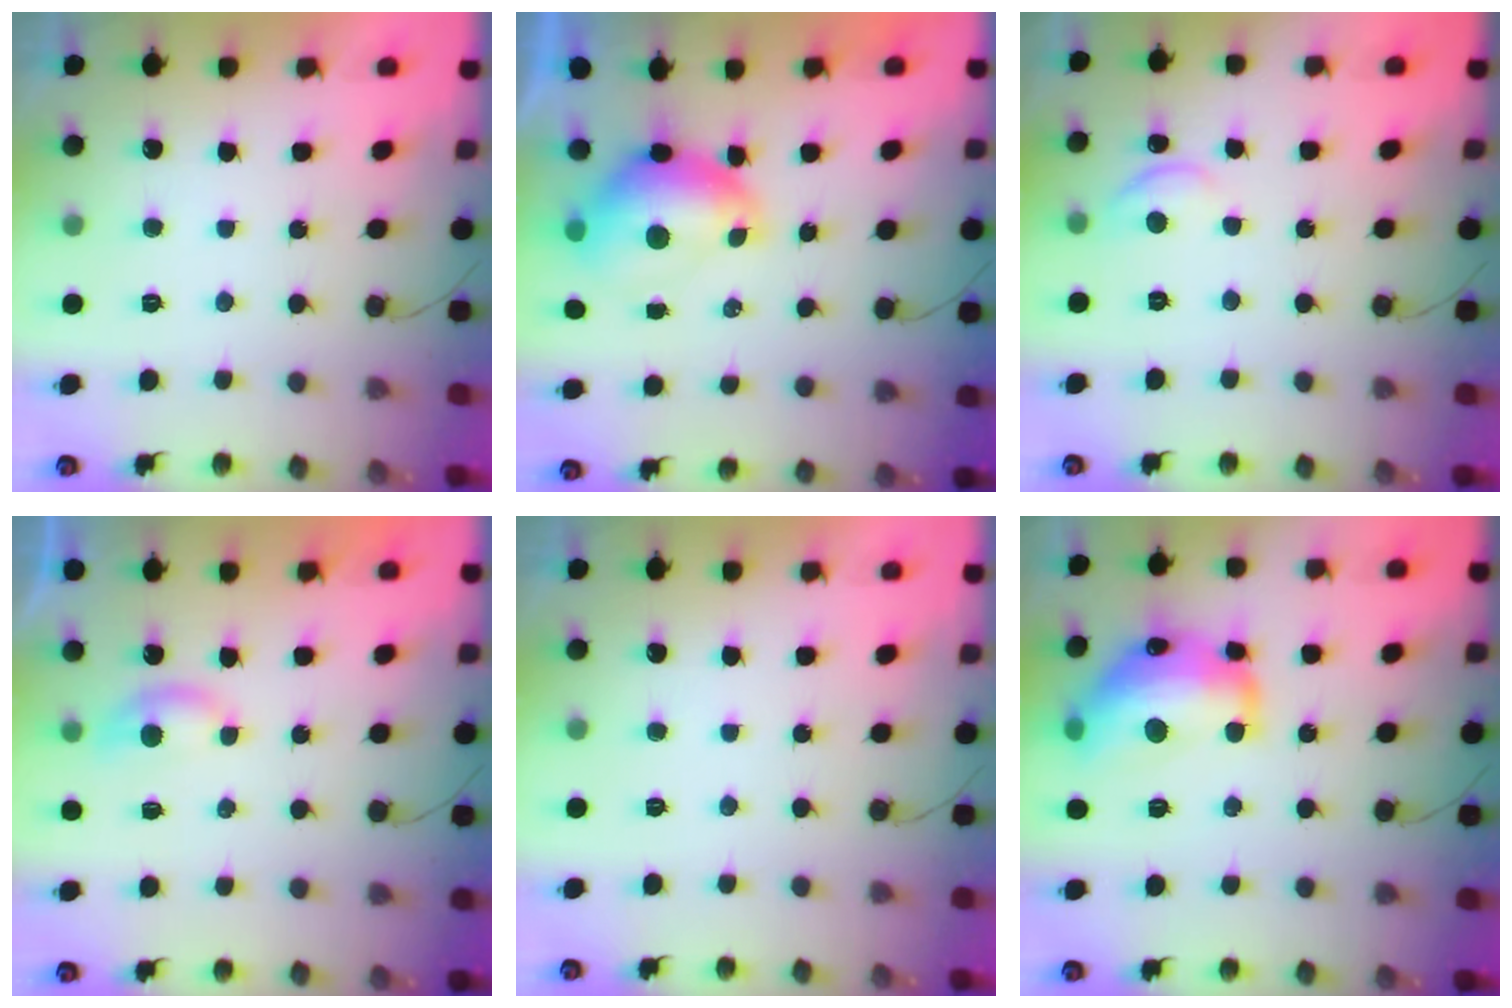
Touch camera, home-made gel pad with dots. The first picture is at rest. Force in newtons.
{"total": 7.7, "press": 7.7, "slide": 0.8}
{"total": 7.5, "press": 7.5, "slide": 0.7}
{"total": 3.3, "press": 3.2, "slide": 0.3}
{"total": 0.0}
{"total": 18.4, "press": 18.4, "slide": 0.6}